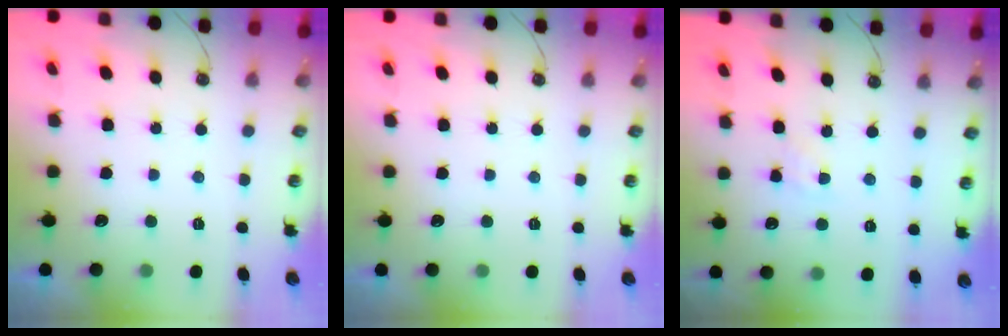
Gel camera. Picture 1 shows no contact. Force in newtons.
{"total": 0.0}
{"total": 3.9, "press": 3.9, "slide": 0.5}